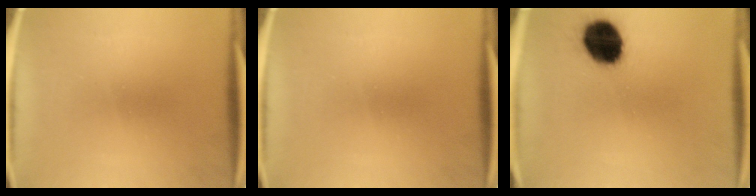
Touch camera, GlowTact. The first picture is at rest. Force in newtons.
{"total": 0.0}
{"total": 14.5}